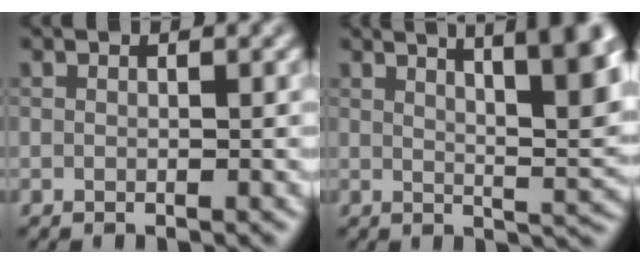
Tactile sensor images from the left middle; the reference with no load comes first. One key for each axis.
{"total": 9.7, "fx": 4.8, "fy": 2.6, "fz": 8.0, "tx": -0.068, "ty": 0.030, "tz": 0.056}